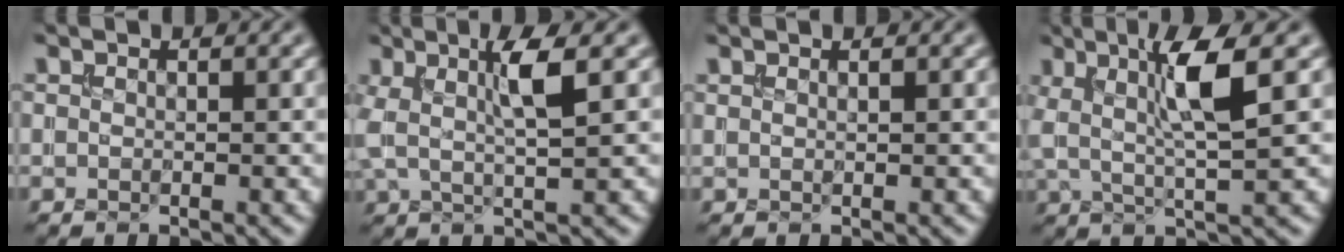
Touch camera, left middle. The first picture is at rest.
{"total": 4.0, "force": [0.8, 0.7, 3.8], "torque": [-0.076, 0.006, 0.022]}
{"total": 1.2, "force": [0.6, 0.5, 0.9], "torque": [0.004, -0.001, 0.003]}
{"total": 5.6, "force": [1.3, 0.9, 5.4], "torque": [-0.105, 0.003, 0.030]}